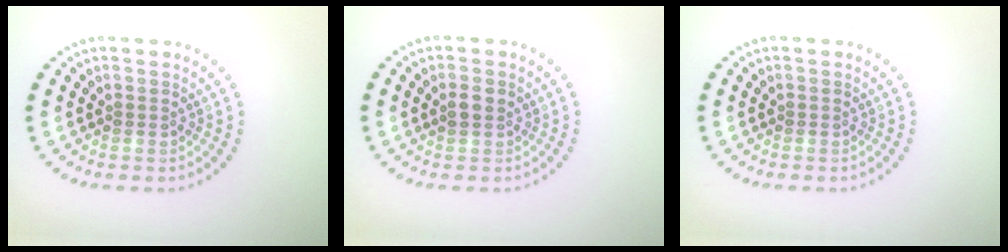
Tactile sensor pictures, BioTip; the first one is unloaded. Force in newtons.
{"total": 1.4, "press": 1.3, "slide": 0.3}
{"total": 0.0}